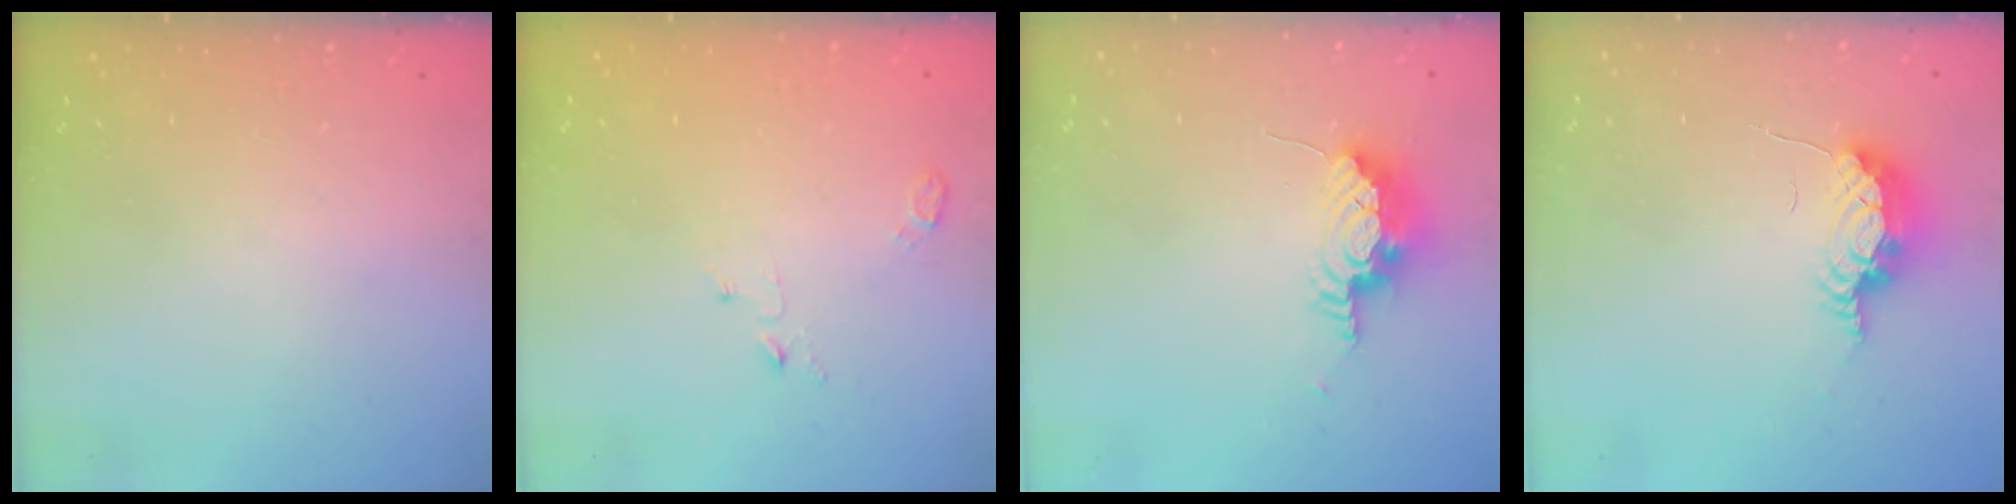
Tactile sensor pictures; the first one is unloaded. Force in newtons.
{"total": 3.8, "press": 3.8, "slide": 0.4}
{"total": 15.3, "press": 10.5, "slide": 11.1}
{"total": 7.5, "press": 7.4, "slide": 0.8}